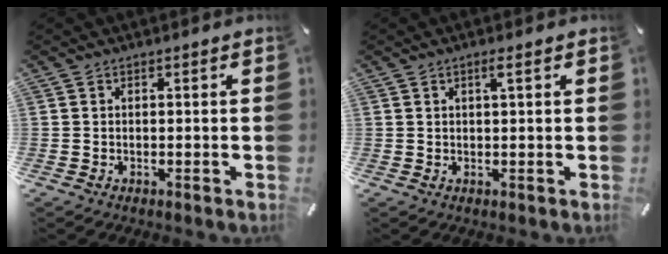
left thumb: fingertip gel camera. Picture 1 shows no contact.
{"total": 2.2, "force": [1.0, 0.5, 1.9], "torque": [-0.038, 0.005, 0.015]}